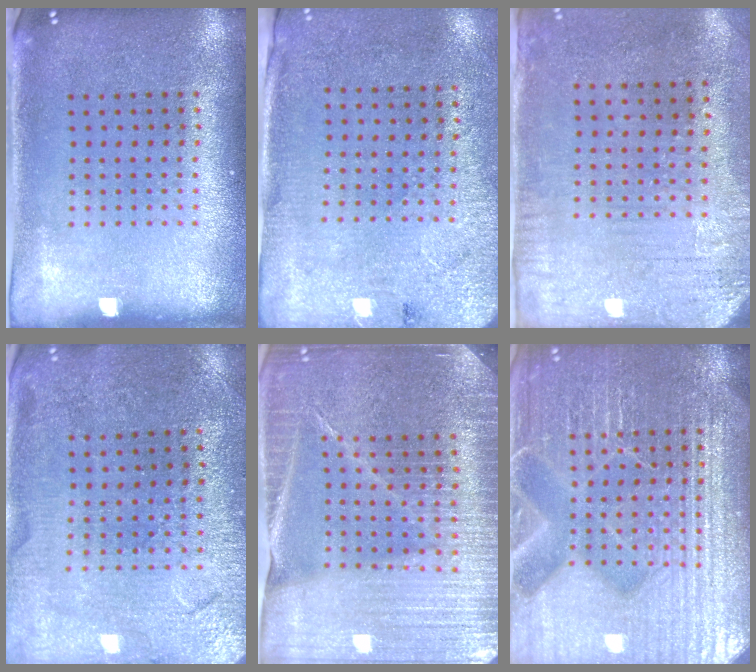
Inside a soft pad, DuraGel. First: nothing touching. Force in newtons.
{"total": 2.7, "press": 2.3, "slide": 1.5}
{"total": 3.2, "press": 2.5, "slide": 1.9}
{"total": 1.3, "press": 1.3, "slide": 0.1}
{"total": 4.5, "press": 4.2, "slide": 1.6}
{"total": 7.6, "press": 7.5, "slide": 1.1}